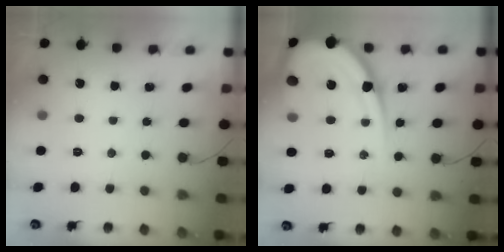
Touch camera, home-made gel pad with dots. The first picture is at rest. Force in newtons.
{"total": 18.5, "press": 18.4, "slide": 1.8}